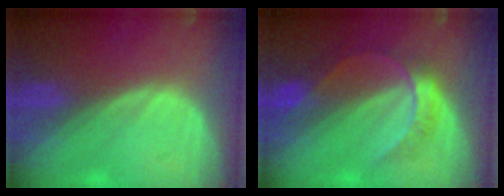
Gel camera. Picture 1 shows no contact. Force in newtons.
{"total": 6.7, "press": 5.7, "slide": 3.4}